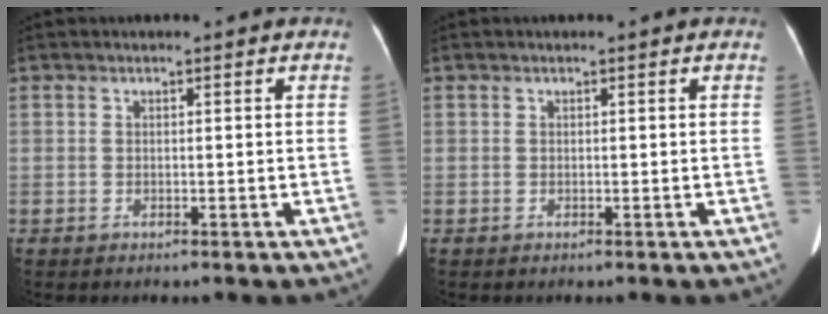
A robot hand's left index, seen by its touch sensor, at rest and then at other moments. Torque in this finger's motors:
{"motor_torque": [-0.07, -0.06, 0.00, 0.00]}